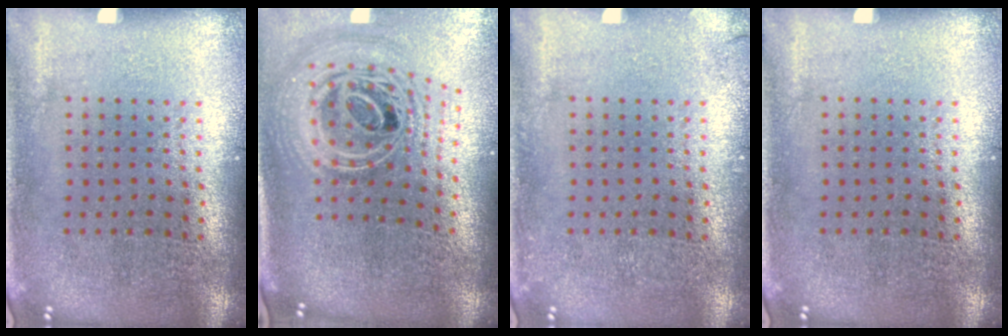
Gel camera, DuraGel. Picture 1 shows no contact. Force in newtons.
{"total": 2.9, "press": 2.0, "slide": 2.1}
{"total": 0.7, "press": 0.7, "slide": 0.2}
{"total": 0.0}